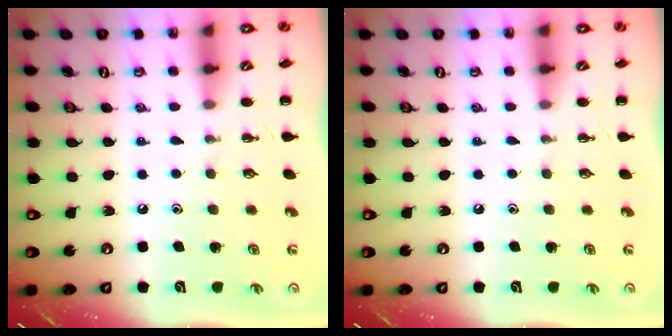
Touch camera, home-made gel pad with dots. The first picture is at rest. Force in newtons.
{"total": 0.0}